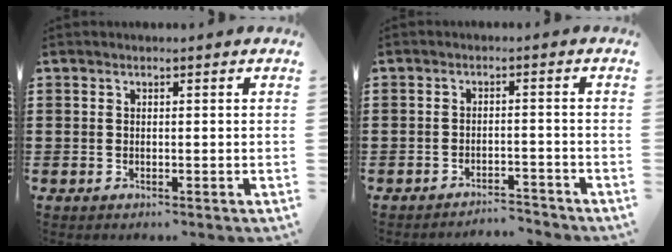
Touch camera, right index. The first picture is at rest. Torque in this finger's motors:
{"motor_torque": [-0.45, 0.56, 0.01, 0.00]}